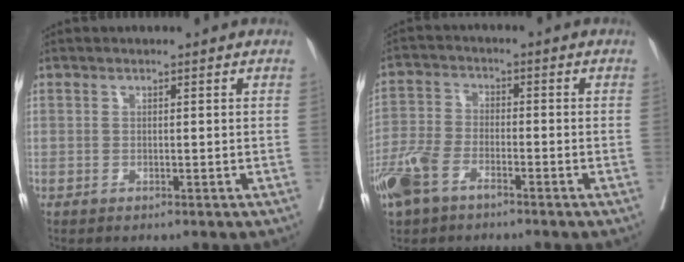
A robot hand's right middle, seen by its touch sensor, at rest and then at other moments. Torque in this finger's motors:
{"motor_torque": [1.24, -0.88, 0.56, 0.16]}